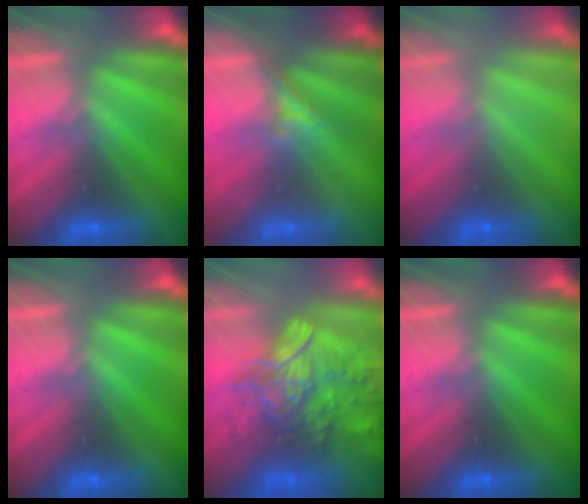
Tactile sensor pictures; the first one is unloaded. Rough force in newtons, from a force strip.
{"total": 1.8}
{"total": 2.2}
{"total": 0.0}
{"total": 8.3}
{"total": 0.0}